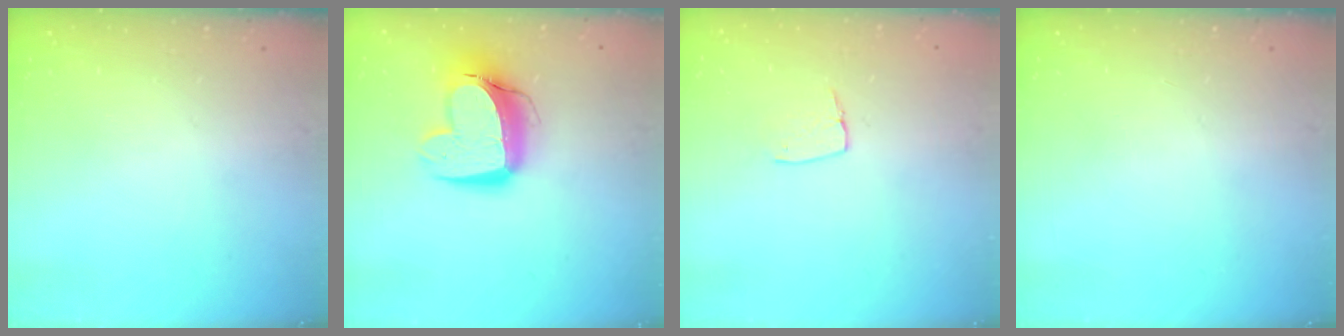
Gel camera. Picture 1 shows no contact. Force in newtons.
{"total": 13.6, "press": 13.5, "slide": 1.4}
{"total": 6.0, "press": 6.0, "slide": 0.4}
{"total": 0.0}